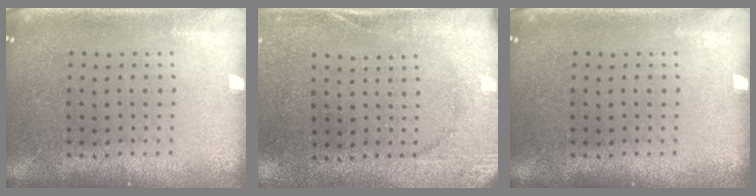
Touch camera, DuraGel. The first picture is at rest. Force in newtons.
{"total": 2.7, "press": 2.2, "slide": 1.7}
{"total": 0.0}